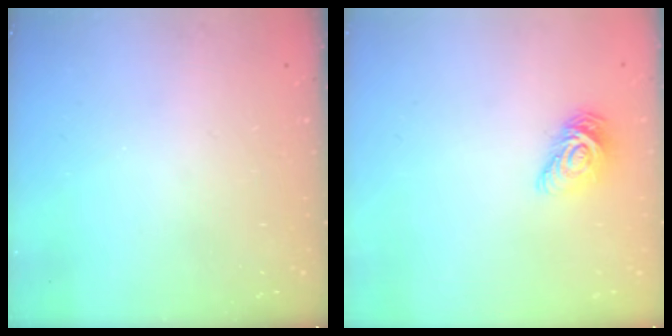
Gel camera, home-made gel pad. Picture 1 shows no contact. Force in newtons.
{"total": 10.1, "press": 10.1, "slide": 0.6}